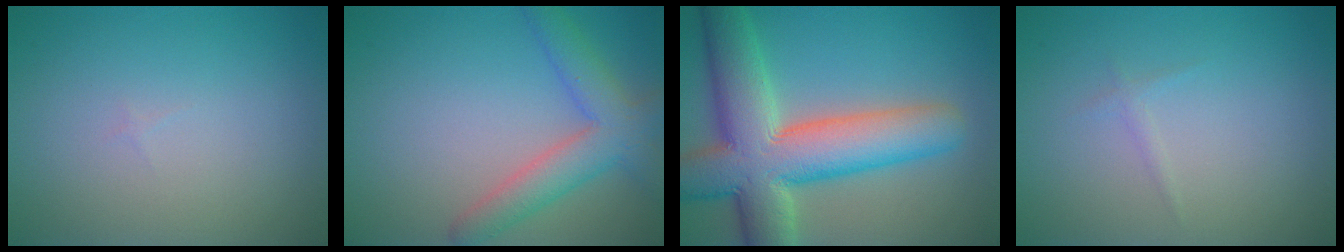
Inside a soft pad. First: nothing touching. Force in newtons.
{"total": 4.7, "press": 4.7, "slide": 0.1}
{"total": 11.8, "press": 11.8, "slide": 0.6}
{"total": 0.6, "press": 0.6, "slide": 0.1}